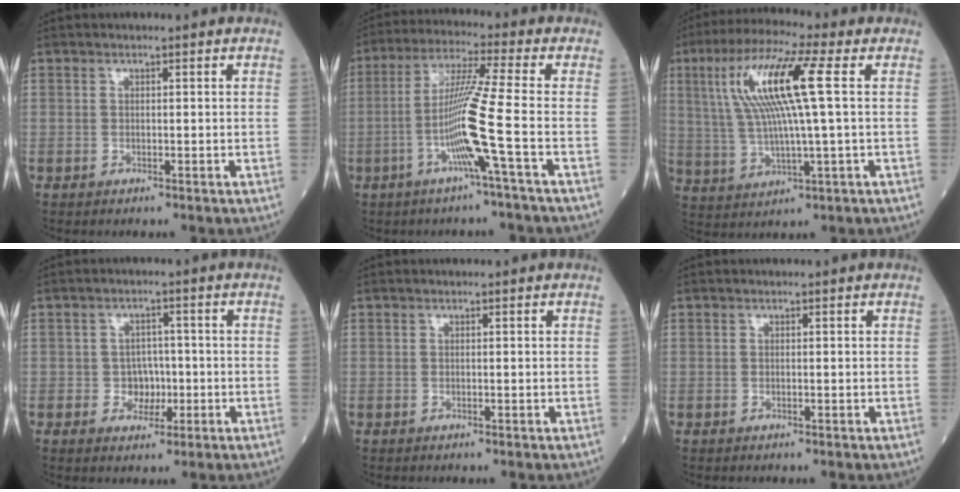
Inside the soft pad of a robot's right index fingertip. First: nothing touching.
{"total": 10.0, "force": [-3.1, -2.5, 9.1], "torque": [-0.180, -0.002, -0.063]}
{"total": 13.5, "force": [3.3, 0.5, 13.1], "torque": [-0.270, 0.019, 0.060]}
{"total": 3.4, "force": [-0.8, 3.0, 1.6], "torque": [-0.015, 0.008, -0.010]}
{"total": 0.0}
{"total": 0.0}